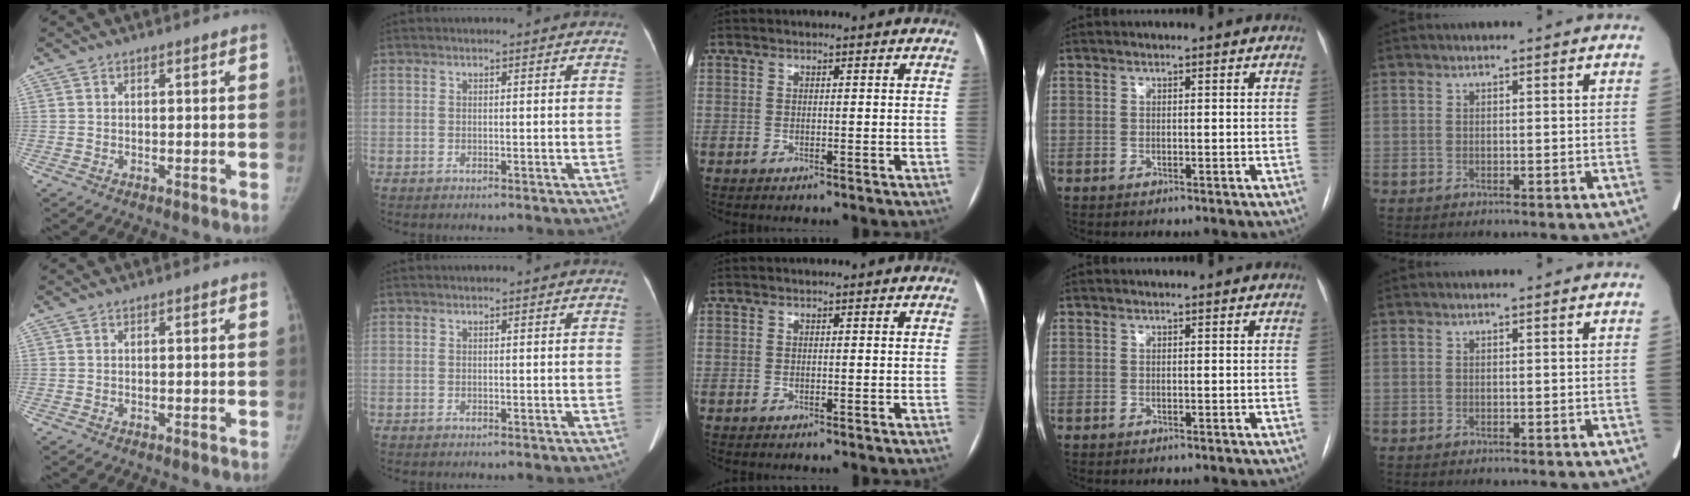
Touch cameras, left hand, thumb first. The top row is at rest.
{}